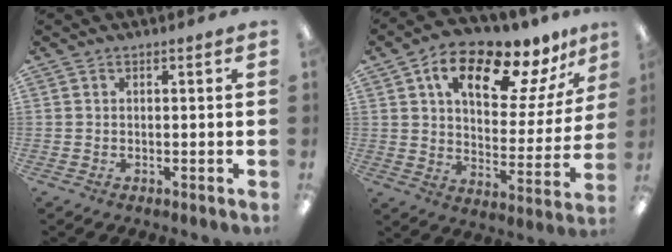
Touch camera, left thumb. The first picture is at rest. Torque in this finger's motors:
{"motor_torque": [1.01, 1.06, 1.38, -1.39, 0.11]}